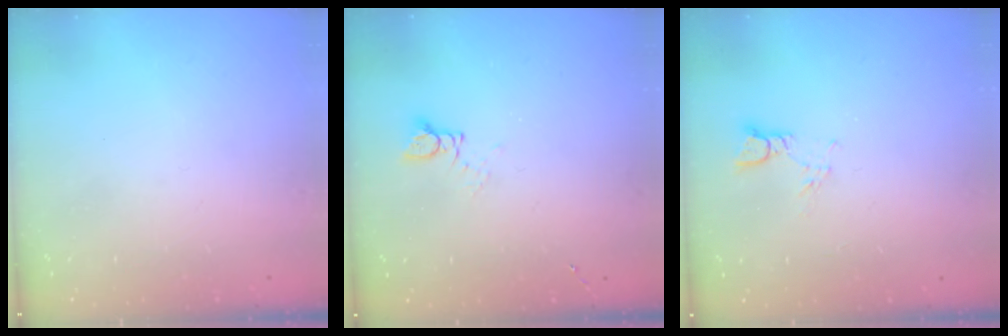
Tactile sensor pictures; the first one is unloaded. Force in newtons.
{"total": 2.6, "press": 2.6, "slide": 0.3}
{"total": 3.5, "press": 3.4, "slide": 0.4}